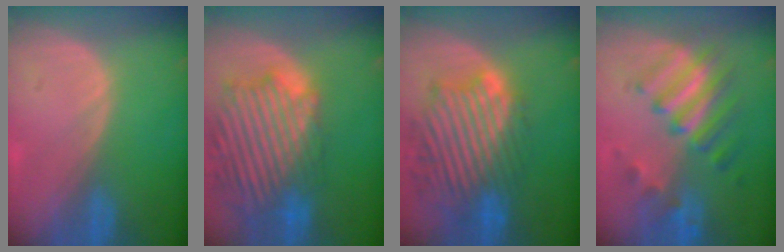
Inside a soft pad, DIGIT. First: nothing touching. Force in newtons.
{"total": 14.4, "press": 12.4, "slide": 7.4}
{"total": 13.1, "press": 11.6, "slide": 6.2}
{"total": 7.7, "press": 7.7, "slide": 1.0}